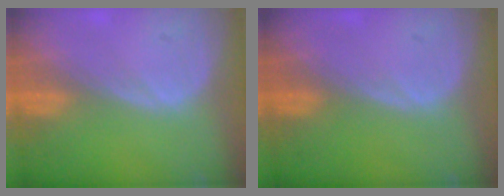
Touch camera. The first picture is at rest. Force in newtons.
{"total": 0.0}